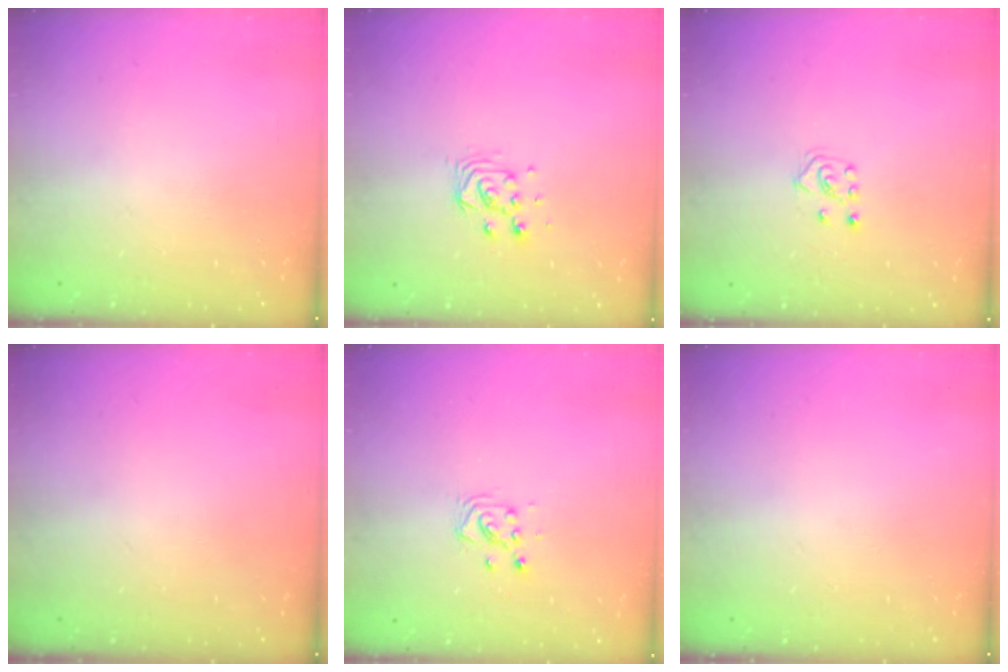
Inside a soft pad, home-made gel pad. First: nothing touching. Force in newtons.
{"total": 5.2, "press": 5.2, "slide": 0.3}
{"total": 4.6, "press": 4.5, "slide": 0.8}
{"total": 0.0}
{"total": 4.0, "press": 4.0, "slide": 0.4}
{"total": 0.0}